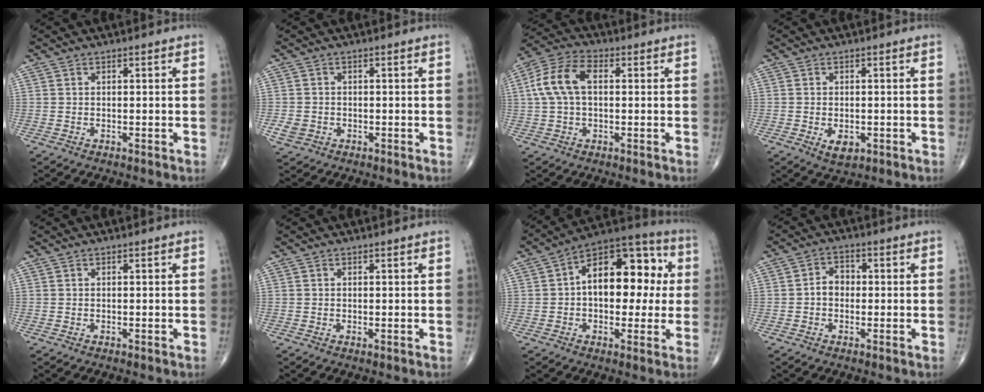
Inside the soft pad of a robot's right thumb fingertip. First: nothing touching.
{"total": 2.4, "force": [-0.8, 2.1, 1.0], "torque": [-0.012, 0.003, -0.011]}
{"total": 9.7, "force": [1.4, 5.7, 7.8], "torque": [-0.167, 0.028, 0.022]}
{"total": 3.4, "force": [-1.1, 2.0, 2.6], "torque": [-0.033, -0.002, -0.010]}
{"total": 0.0}
{"total": 0.0}
{"total": 17.3, "force": [1.8, 10.2, 14.0], "torque": [-0.165, 0.039, 0.017]}
{"total": 3.6, "force": [-0.4, 2.9, 2.2], "torque": [-0.023, 0.017, -0.015]}